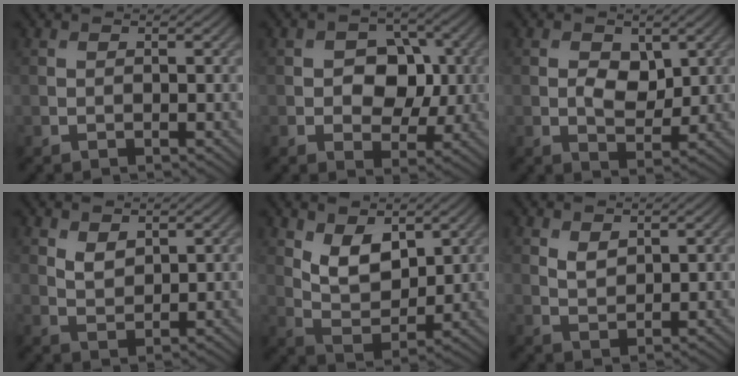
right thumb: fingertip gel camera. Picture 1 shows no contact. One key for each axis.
{"total": 6.5, "fx": 0.1, "fy": 4.8, "fz": 4.3, "tx": -0.060, "ty": 0.001, "tz": -0.012}
{"total": 4.0, "fx": 0.8, "fy": 2.6, "fz": 3.0, "tx": -0.059, "ty": -0.008, "tz": 0.012}
{"total": 2.6, "fx": 1.6, "fy": 1.4, "fz": 1.5, "tx": -0.036, "ty": -0.005, "tz": 0.036}
{"total": 6.8, "fx": 3.3, "fy": 3.7, "fz": 4.6, "tx": -0.093, "ty": -0.018, "tz": 0.060}
{"total": 2.1, "fx": 1.3, "fy": 1.1, "fz": 1.2, "tx": -0.028, "ty": -0.004, "tz": 0.030}